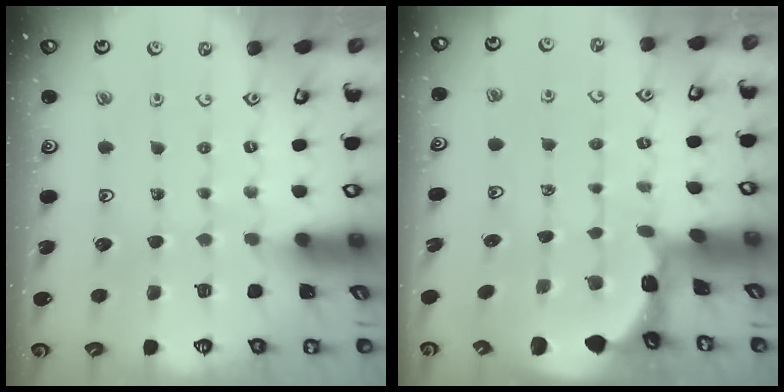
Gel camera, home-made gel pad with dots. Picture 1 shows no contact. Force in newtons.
{"total": 1.5, "press": 1.5, "slide": 0.1}